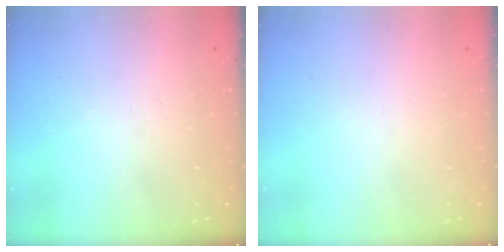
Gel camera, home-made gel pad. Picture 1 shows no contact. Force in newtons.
{"total": 1.6, "press": 1.6, "slide": 0.1}